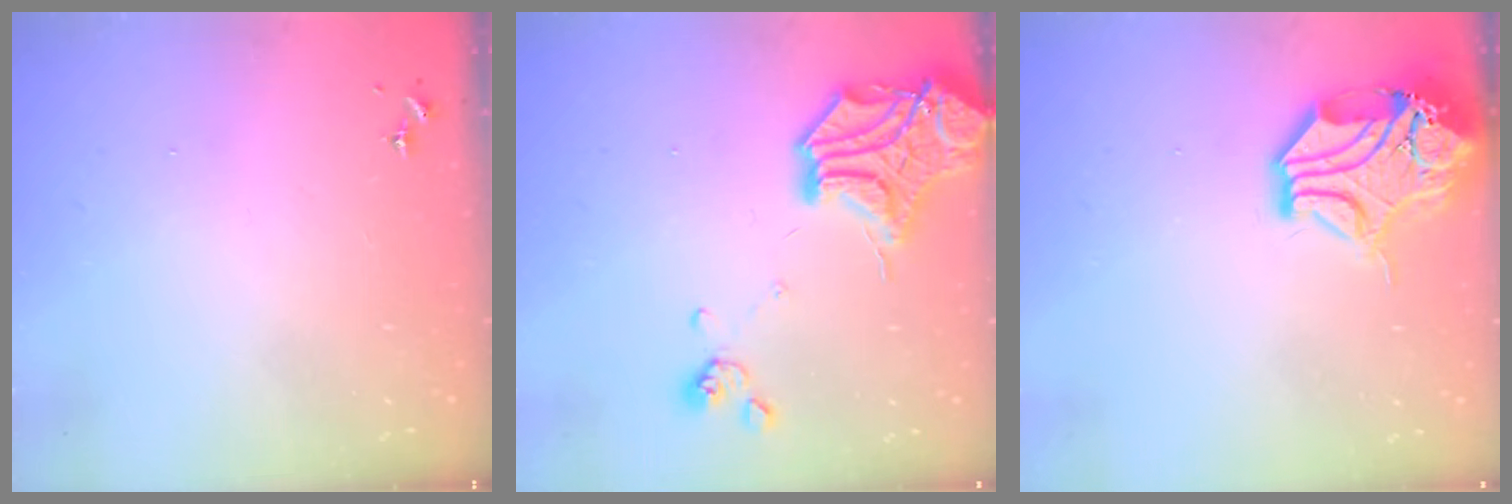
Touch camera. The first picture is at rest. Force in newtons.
{"total": 19.9, "press": 19.8, "slide": 2.6}
{"total": 15.9, "press": 15.7, "slide": 2.2}